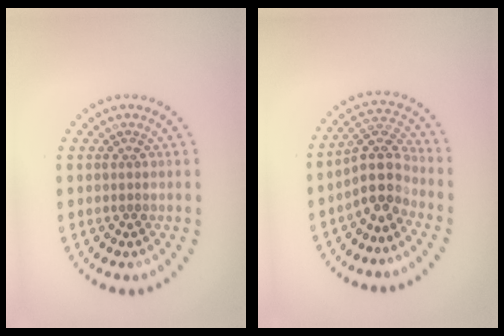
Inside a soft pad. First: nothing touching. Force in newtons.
{"total": 4.0, "press": 3.1, "slide": 2.5}